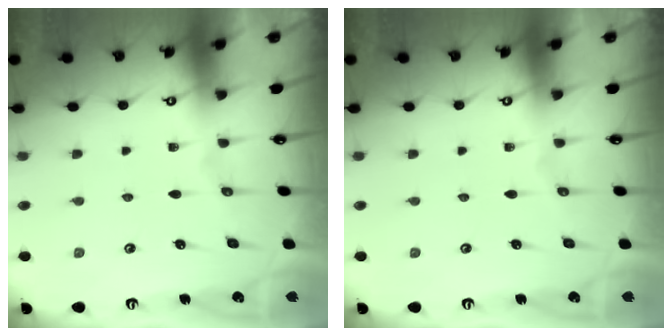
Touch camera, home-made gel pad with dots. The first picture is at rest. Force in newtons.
{"total": 0.0}